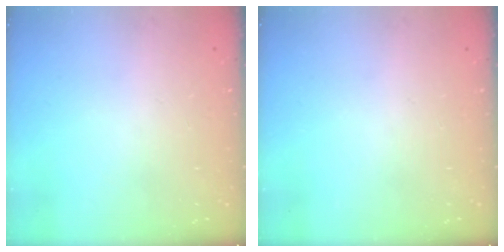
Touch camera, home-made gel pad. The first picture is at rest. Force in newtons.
{"total": 0.0}